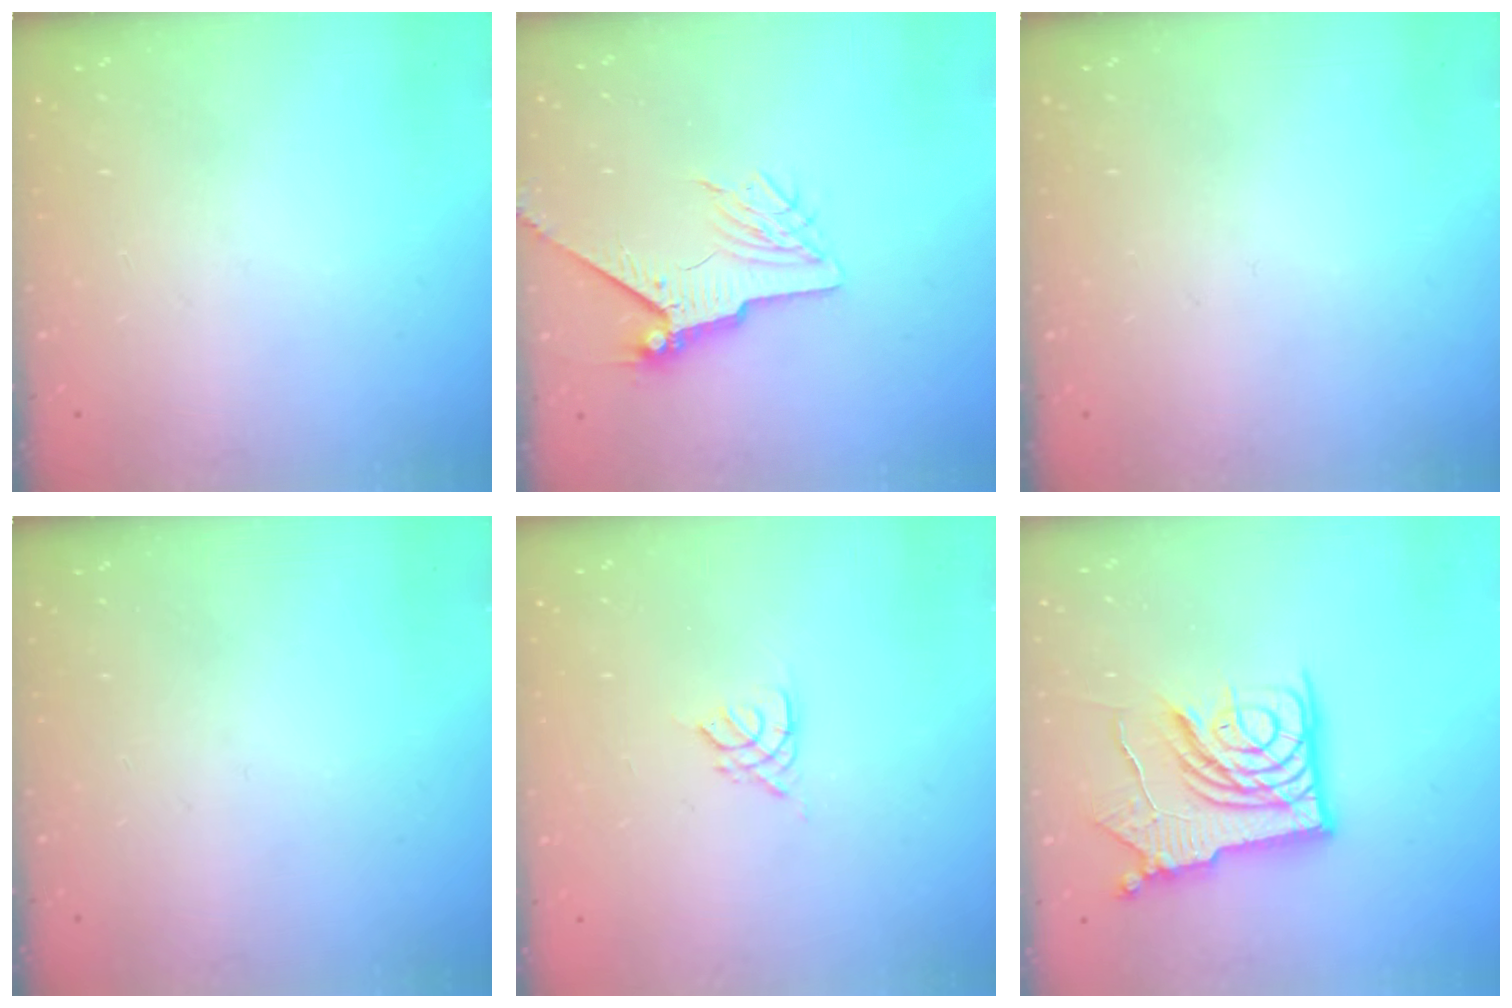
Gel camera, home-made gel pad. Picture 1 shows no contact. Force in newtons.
{"total": 7.0, "press": 6.9, "slide": 1.1}
{"total": 0.0}
{"total": 0.0}
{"total": 2.8, "press": 2.7, "slide": 0.5}
{"total": 15.6, "press": 15.5, "slide": 1.5}